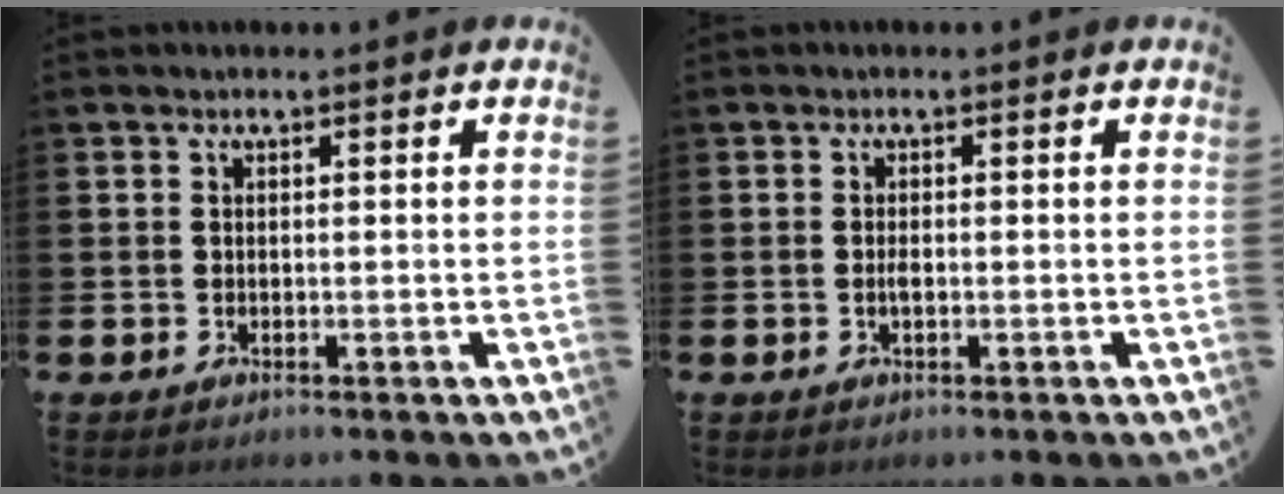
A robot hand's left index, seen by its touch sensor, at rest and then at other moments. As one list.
[{"total": 1.0, "force": [-0.2, 0.3, 0.9], "torque": [-0.015, -0.001, -0.004]}]